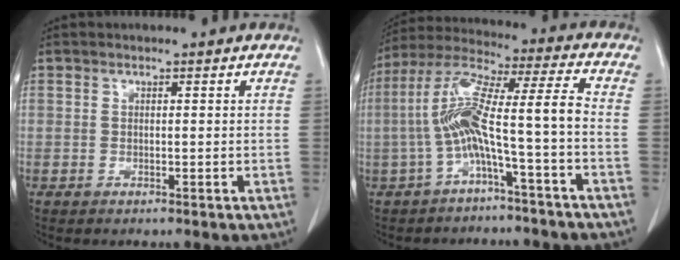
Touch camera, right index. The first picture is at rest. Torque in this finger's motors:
{"motor_torque": [1.85, -0.29, 0.98, 0.21]}